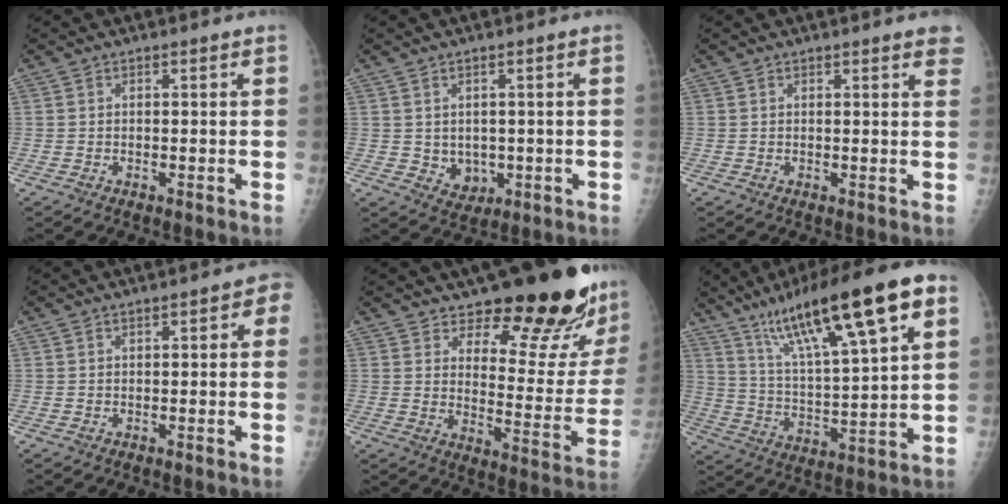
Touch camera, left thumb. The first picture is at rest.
{"total": 6.1, "force": [-0.4, 5.2, 3.1], "torque": [-0.018, -0.005, 0.012]}
{"total": 3.8, "force": [2.6, 0.7, 2.6], "torque": [-0.020, -0.001, 0.023]}
{"total": 3.1, "force": [0.3, 1.5, 2.7], "torque": [-0.016, 0.010, -0.006]}
{"total": 20.6, "force": [16.8, 6.5, 9.9], "torque": [-0.081, -0.134, 0.216]}
{"total": 22.9, "force": [11.8, 4.6, 19.1], "torque": [-0.305, -0.009, 0.206]}